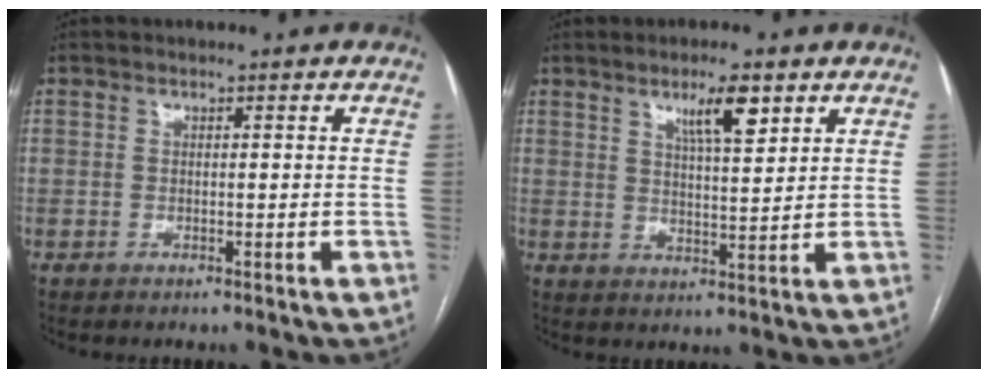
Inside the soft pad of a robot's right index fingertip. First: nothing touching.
{"total": 6.1, "force": [3.6, 1.2, 4.8], "torque": [-0.083, 0.000, 0.061]}